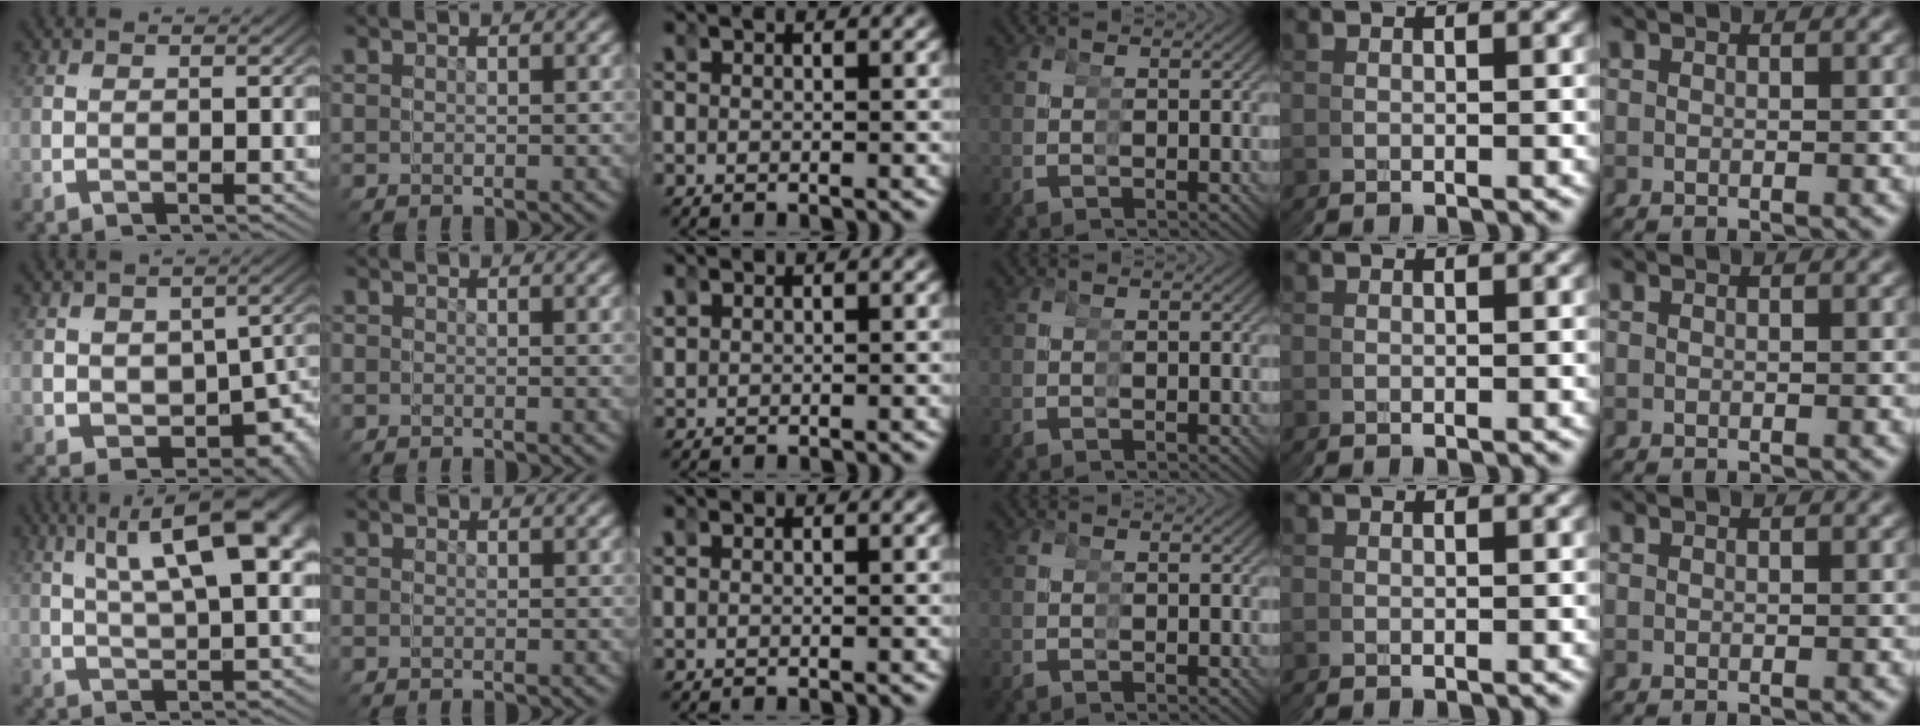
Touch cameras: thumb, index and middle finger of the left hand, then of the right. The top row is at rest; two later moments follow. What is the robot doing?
{"motion": "grasp_and_lifting", "object": "tape"}